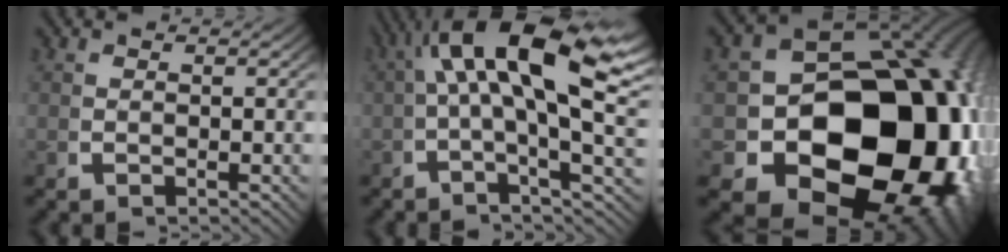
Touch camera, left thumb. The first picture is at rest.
{"total": 11.8, "force": [2.9, 4.4, 10.6], "torque": [-0.160, 0.015, 0.029]}
{"total": 32.3, "force": [-3.8, 21.6, 23.7], "torque": [-0.384, -0.112, -0.017]}